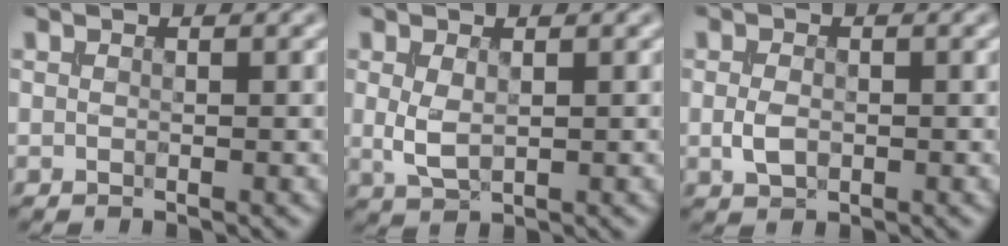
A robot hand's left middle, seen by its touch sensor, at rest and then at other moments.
{"total": 2.5, "force": [0.3, 1.4, 2.0], "torque": [-0.049, -0.002, 0.009]}
{"total": 1.9, "force": [-0.3, 1.3, 1.4], "torque": [-0.029, -0.003, -0.007]}